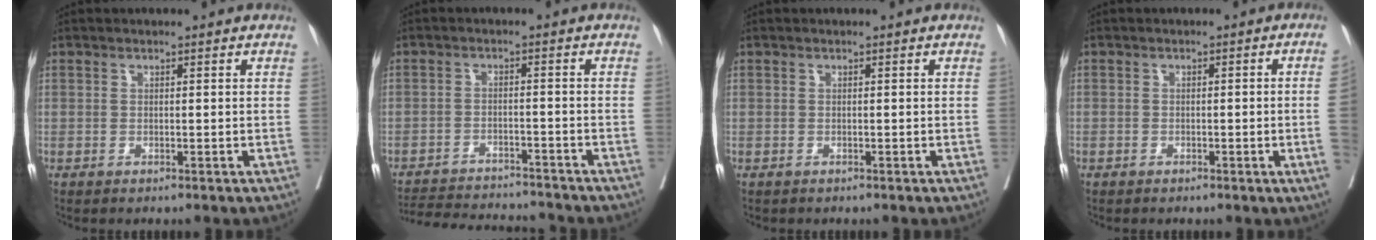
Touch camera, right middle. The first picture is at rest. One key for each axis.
{"total": 12.8, "fx": -12.3, "fy": 1.6, "fz": 3.2, "tx": -0.056, "ty": 0.003, "tz": -0.174}
{"total": 0.0}
{"total": 3.1, "fx": -0.7, "fy": -0.5, "fz": 3.0, "tx": -0.039, "ty": 0.003, "tz": -0.007}